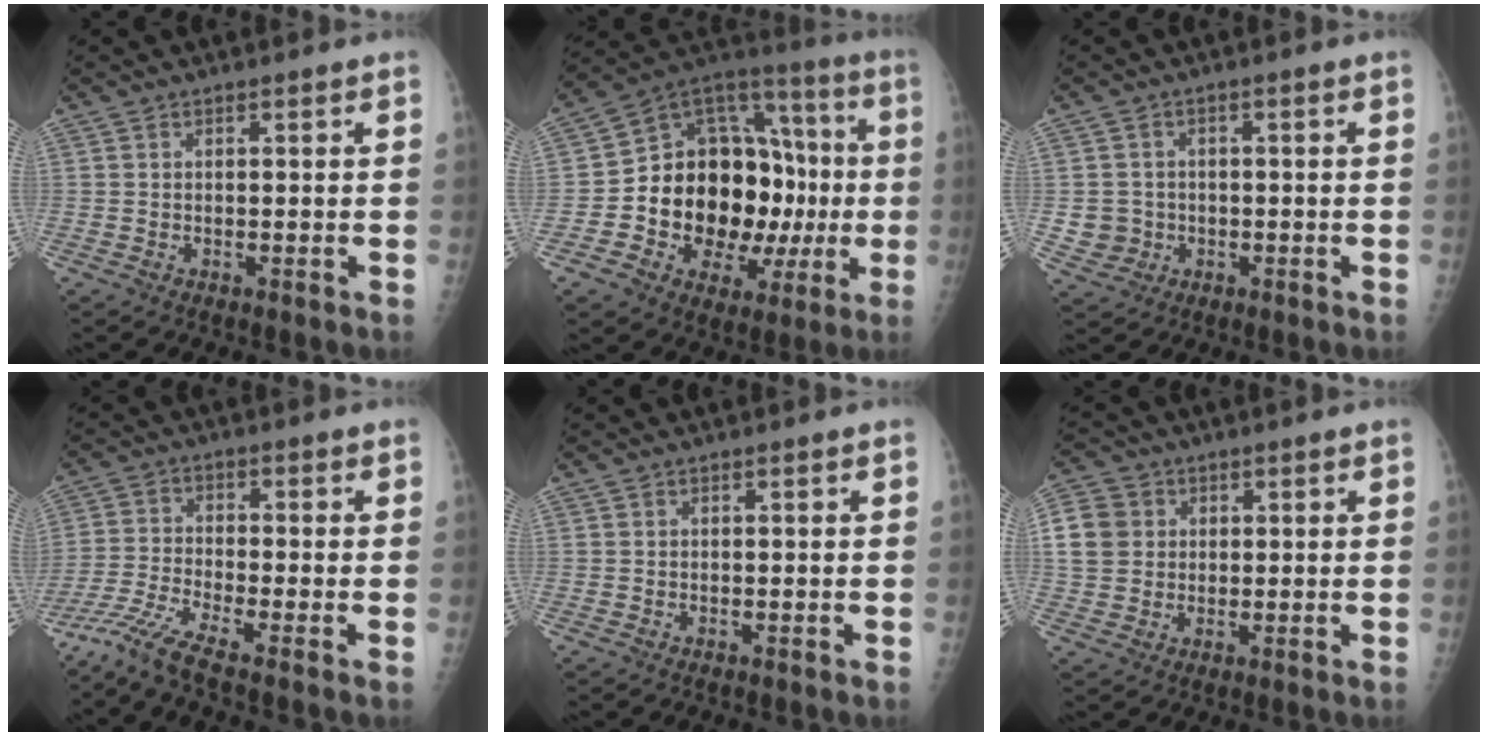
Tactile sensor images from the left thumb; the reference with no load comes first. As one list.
[{"total": 25.5, "force": [-2.7, 16.9, 18.9], "torque": [-0.238, 0.043, -0.033]}, {"total": 4.5, "force": [-0.8, 4.4, 0.6], "torque": [0.005, 0.005, -0.009]}, {"total": 6.9, "force": [-5.6, -0.8, 3.8], "torque": [-0.100, 0.001, -0.121]}, {"total": 0.0}, {"total": 19.2, "force": [4.2, 16.8, 8.5], "torque": [-0.248, 0.054, 0.094]}]